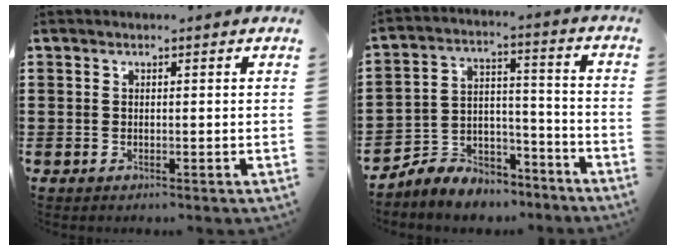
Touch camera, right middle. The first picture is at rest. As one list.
[{"total": 6.4, "force": [-6.1, 2.0, -0.1], "torque": [-0.003, 0.014, -0.123]}]